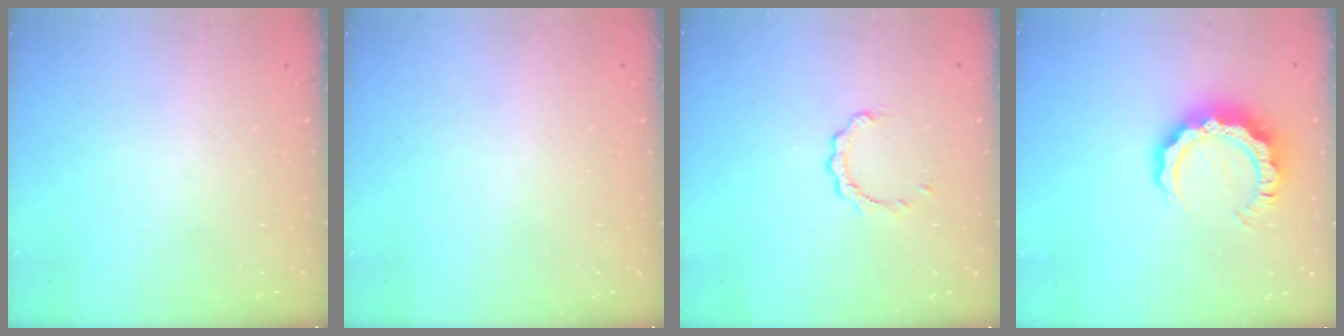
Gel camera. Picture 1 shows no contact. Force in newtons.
{"total": 1.6, "press": 1.6, "slide": 0.1}
{"total": 2.9, "press": 2.9, "slide": 0.4}
{"total": 10.4, "press": 10.3, "slide": 1.2}